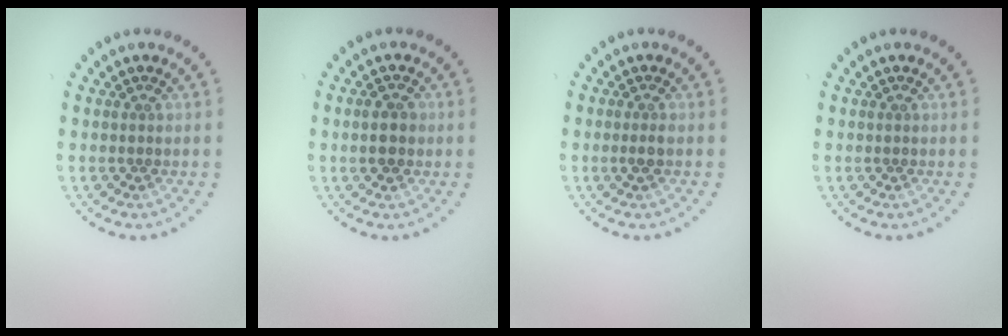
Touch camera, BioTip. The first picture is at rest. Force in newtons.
{"total": 1.8, "press": 1.8, "slide": 0.0}
{"total": 0.9, "press": 0.8, "slide": 0.4}
{"total": 0.0}